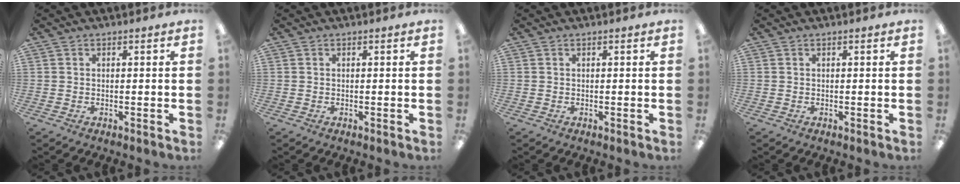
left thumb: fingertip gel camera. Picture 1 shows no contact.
{"total": 0.0}
{"total": 0.0}
{"total": 0.0}